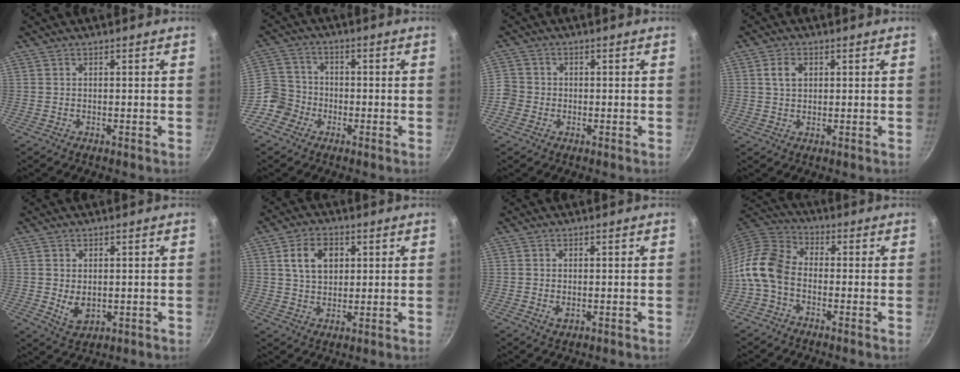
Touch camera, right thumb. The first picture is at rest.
{"total": 6.7, "force": [-3.2, 5.7, 1.4], "torque": [0.004, 0.034, -0.074]}
{"total": 4.1, "force": [-1.3, 3.7, 1.1], "torque": [-0.006, 0.016, -0.031]}
{"total": 3.7, "force": [1.1, 2.7, 2.3], "torque": [-0.031, 0.004, 0.019]}
{"total": 4.9, "force": [0.1, 3.4, 3.5], "torque": [-0.056, -0.012, 0.011]}
{"total": 8.2, "force": [2.3, 5.9, 5.2], "torque": [-0.070, 0.003, 0.040]}
{"total": 1.8, "force": [-0.2, 1.2, 1.3], "torque": [-0.024, -0.003, -0.003]}
{"total": 10.0, "force": [-2.7, 6.9, 6.7], "torque": [-0.121, 0.038, -0.076]}